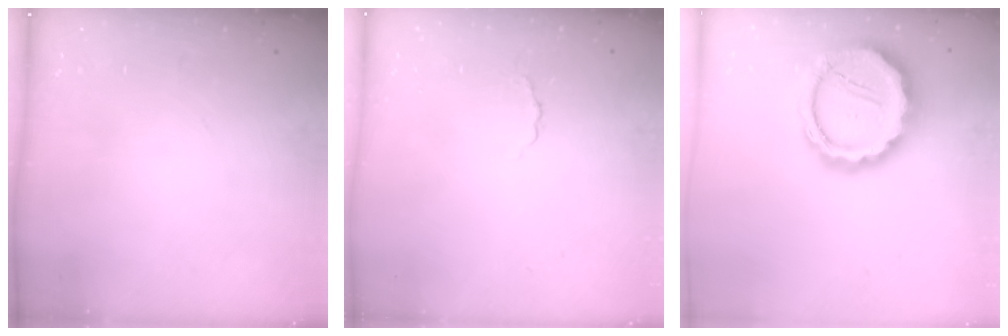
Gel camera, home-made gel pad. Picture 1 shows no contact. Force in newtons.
{"total": 1.7, "press": 1.6, "slide": 0.5}
{"total": 19.3, "press": 19.0, "slide": 3.3}